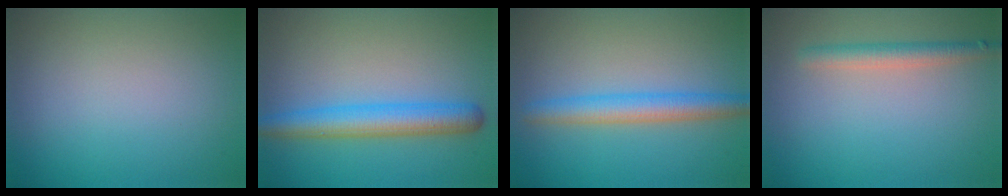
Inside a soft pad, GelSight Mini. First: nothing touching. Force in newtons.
{"total": 4.6, "press": 4.6, "slide": 0.2}
{"total": 3.7, "press": 3.7, "slide": 0.1}
{"total": 2.3, "press": 2.3, "slide": 0.1}